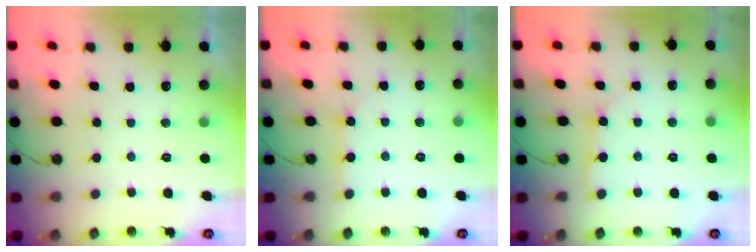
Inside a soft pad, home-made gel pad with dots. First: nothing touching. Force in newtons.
{"total": 2.8, "press": 2.8, "slide": 0.4}
{"total": 2.3, "press": 2.3, "slide": 0.2}